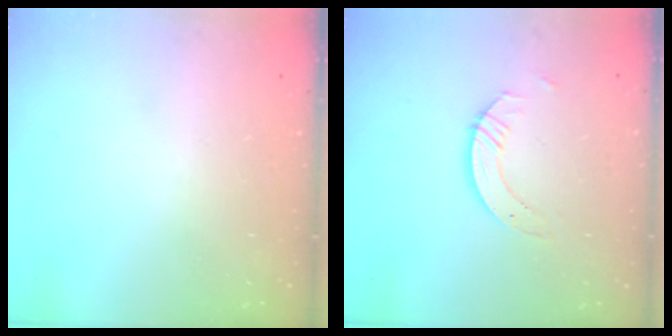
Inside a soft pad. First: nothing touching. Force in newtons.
{"total": 4.3, "press": 4.2, "slide": 0.3}